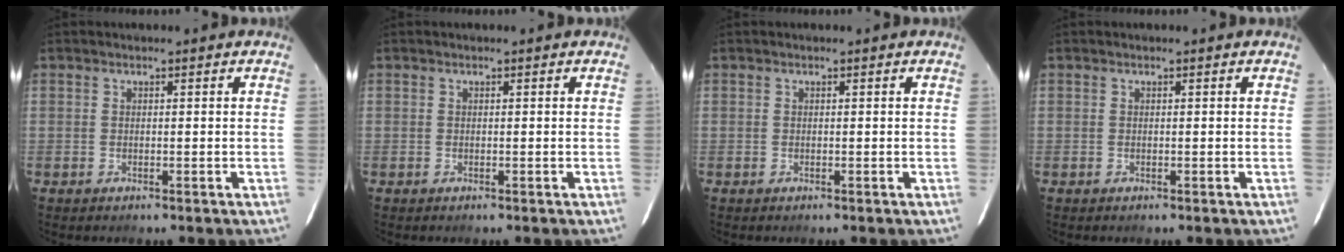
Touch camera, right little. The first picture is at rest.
{"total": 0.0}
{"total": 0.0}
{"total": 0.0}